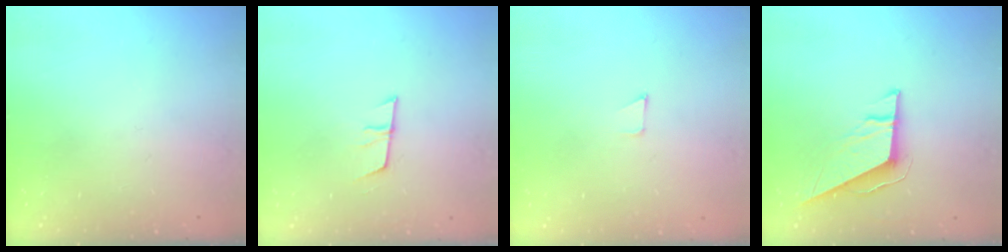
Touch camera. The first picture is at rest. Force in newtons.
{"total": 7.2, "press": 7.1, "slide": 0.5}
{"total": 2.6, "press": 2.6, "slide": 0.2}
{"total": 9.2, "press": 9.2, "slide": 0.4}